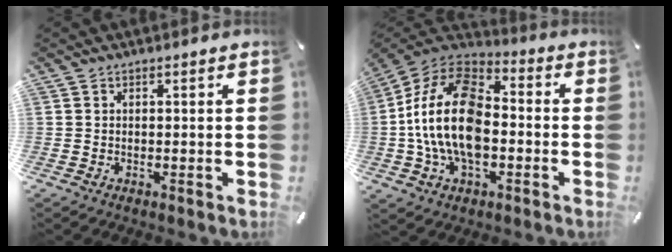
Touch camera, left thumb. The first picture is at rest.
{"total": 20.2, "force": [-3.3, 12.7, 15.4], "torque": [-0.329, 0.026, -0.059]}